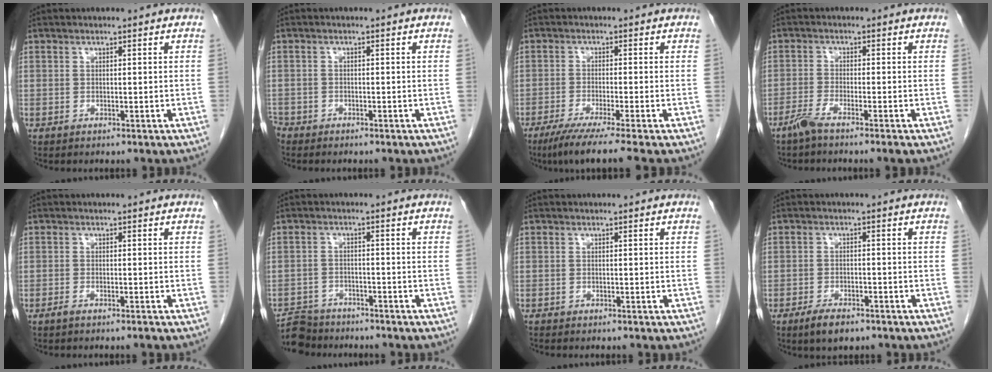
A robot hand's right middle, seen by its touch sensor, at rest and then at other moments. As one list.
[{"total": 2.4, "force": [-2.1, 1.2, 0.3], "torque": [-0.013, 0.000, -0.040]}, {"total": 7.4, "force": [-5.7, -1.3, 4.6], "torque": [-0.067, -0.024, -0.095]}, {"total": 3.3, "force": [-2.5, -0.5, 2.0], "torque": [-0.046, -0.006, -0.055]}, {"total": 1.2, "force": [-1.0, -0.1, 0.7], "torque": [-0.012, -0.001, -0.018]}, {"total": 5.8, "force": [-5.5, 2.0, -0.1], "torque": [0.002, -0.007, -0.096]}, {"total": 0.0}, {"total": 4.0, "force": [-2.9, 1.4, 2.4], "torque": [-0.047, -0.003, -0.044]}]